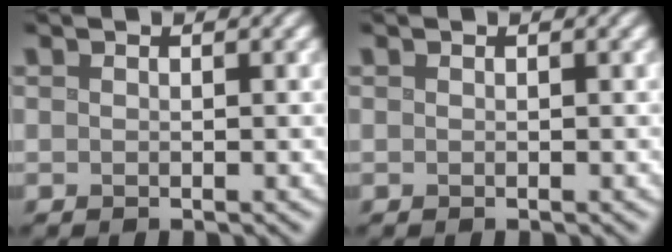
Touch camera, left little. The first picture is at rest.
{"total": 0.0}